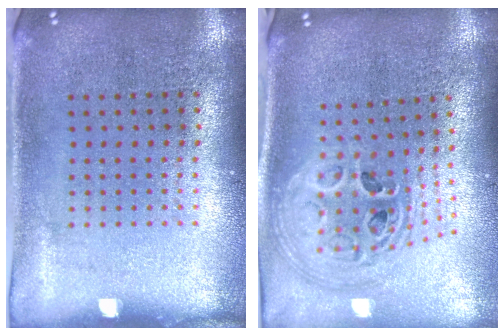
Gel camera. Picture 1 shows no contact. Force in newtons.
{"total": 2.6, "press": 1.9, "slide": 1.8}